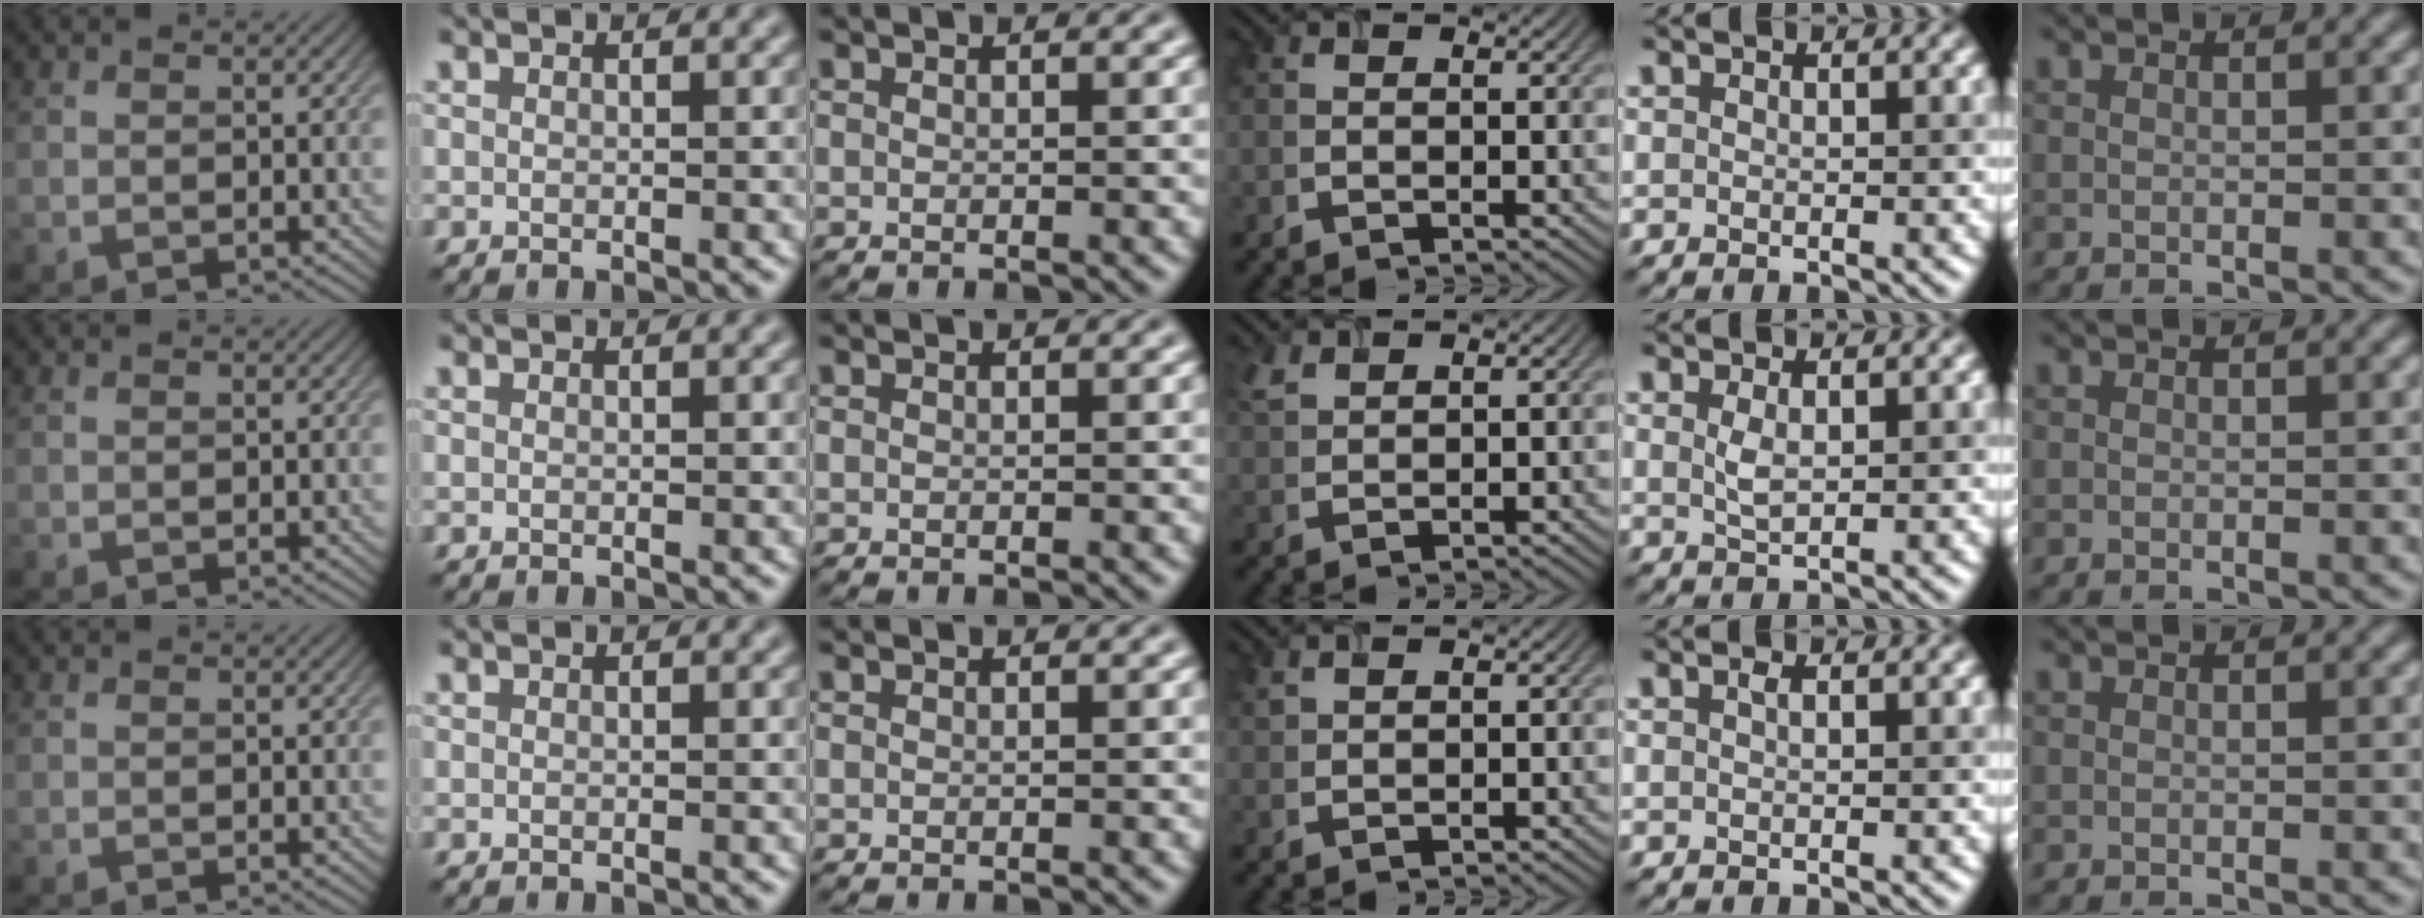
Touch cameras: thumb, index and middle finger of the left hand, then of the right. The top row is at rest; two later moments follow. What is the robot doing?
{"motion": "insert", "object": "airpods case & airpods"}